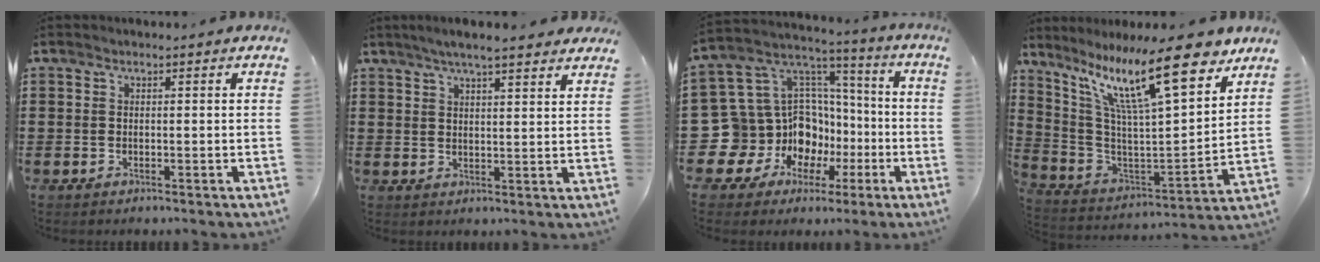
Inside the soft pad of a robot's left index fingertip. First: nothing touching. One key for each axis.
{"total": 4.9, "fx": 4.1, "fy": 0.3, "fz": 2.6, "tx": -0.060, "ty": -0.005, "tz": 0.073}
{"total": 13.3, "fx": -4.2, "fy": 12.3, "fz": 2.7, "tx": -0.103, "ty": -0.037, "tz": -0.032}
{"total": 16.1, "fx": 10.7, "fy": 3.2, "fz": 11.7, "tx": -0.227, "ty": -0.057, "tz": 0.174}